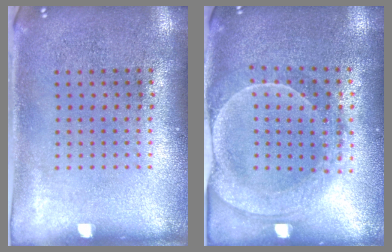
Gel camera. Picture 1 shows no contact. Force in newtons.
{"total": 2.1, "press": 2.0, "slide": 0.7}